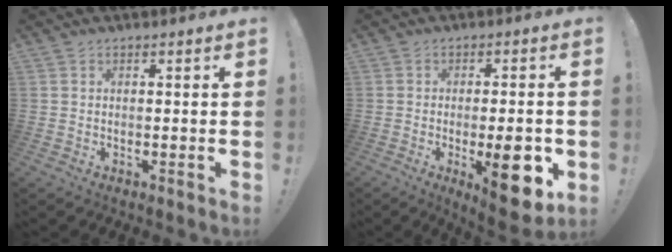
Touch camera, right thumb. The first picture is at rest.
{"total": 13.7, "force": [-3.4, 4.3, 12.6], "torque": [-0.144, -0.005, -0.041]}